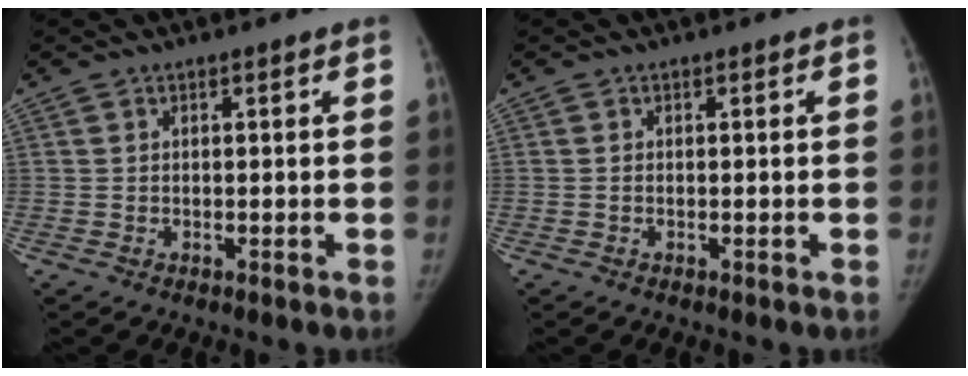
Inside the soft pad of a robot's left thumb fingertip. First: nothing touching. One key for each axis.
{"total": 0.0}